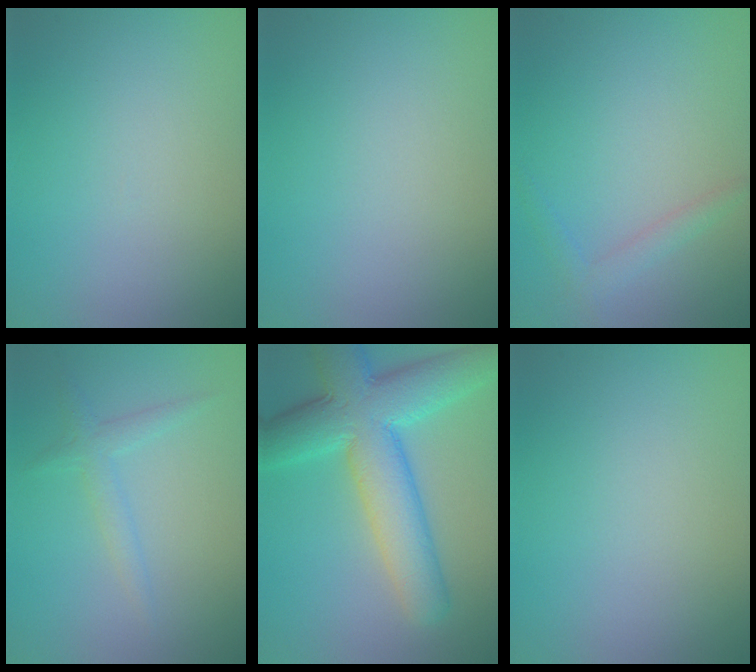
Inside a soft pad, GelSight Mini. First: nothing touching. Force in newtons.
{"total": 0.0}
{"total": 1.4, "press": 1.4, "slide": 0.1}
{"total": 1.6, "press": 1.6, "slide": 0.1}
{"total": 9.5, "press": 9.5, "slide": 0.4}
{"total": 0.0}